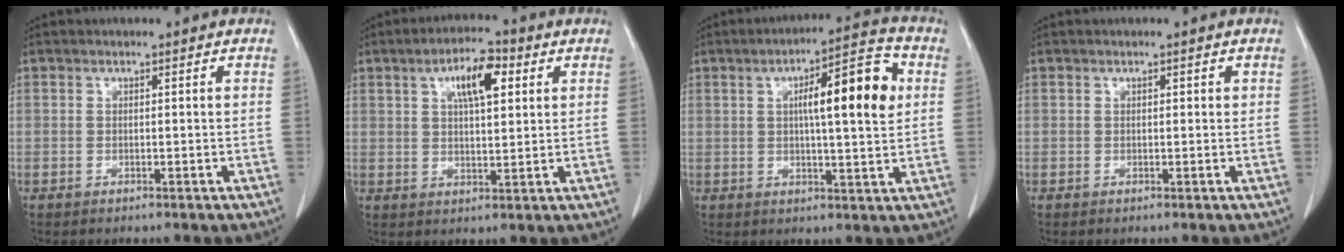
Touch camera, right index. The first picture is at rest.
{"total": 7.7, "force": [3.1, 2.4, 6.6], "torque": [-0.114, 0.012, 0.052]}
{"total": 11.9, "force": [2.6, 2.1, 11.5], "torque": [-0.167, 0.022, 0.035]}
{"total": 0.5, "force": [0.2, 0.3, 0.3], "torque": [-0.001, 0.001, 0.002]}